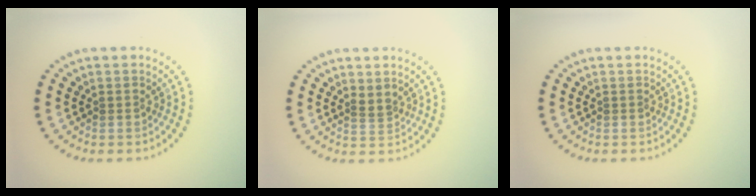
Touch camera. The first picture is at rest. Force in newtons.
{"total": 1.1, "press": 0.7, "slide": 0.9}
{"total": 0.0}